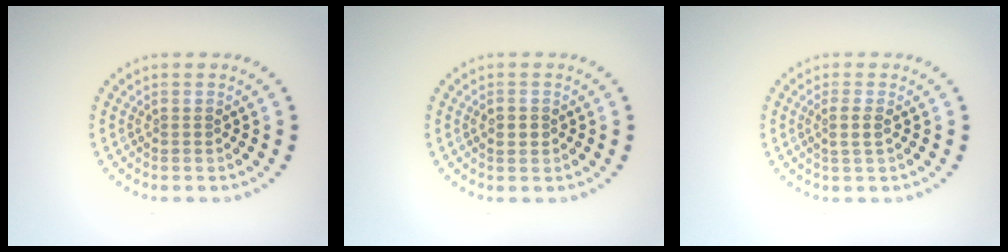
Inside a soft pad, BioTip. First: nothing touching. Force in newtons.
{"total": 1.0, "press": 1.0, "slide": 0.1}
{"total": 1.4, "press": 1.1, "slide": 0.9}